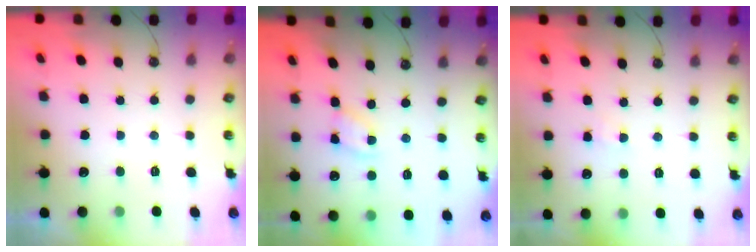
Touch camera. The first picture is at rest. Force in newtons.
{"total": 3.3, "press": 3.3, "slide": 0.2}
{"total": 3.0, "press": 2.9, "slide": 0.5}